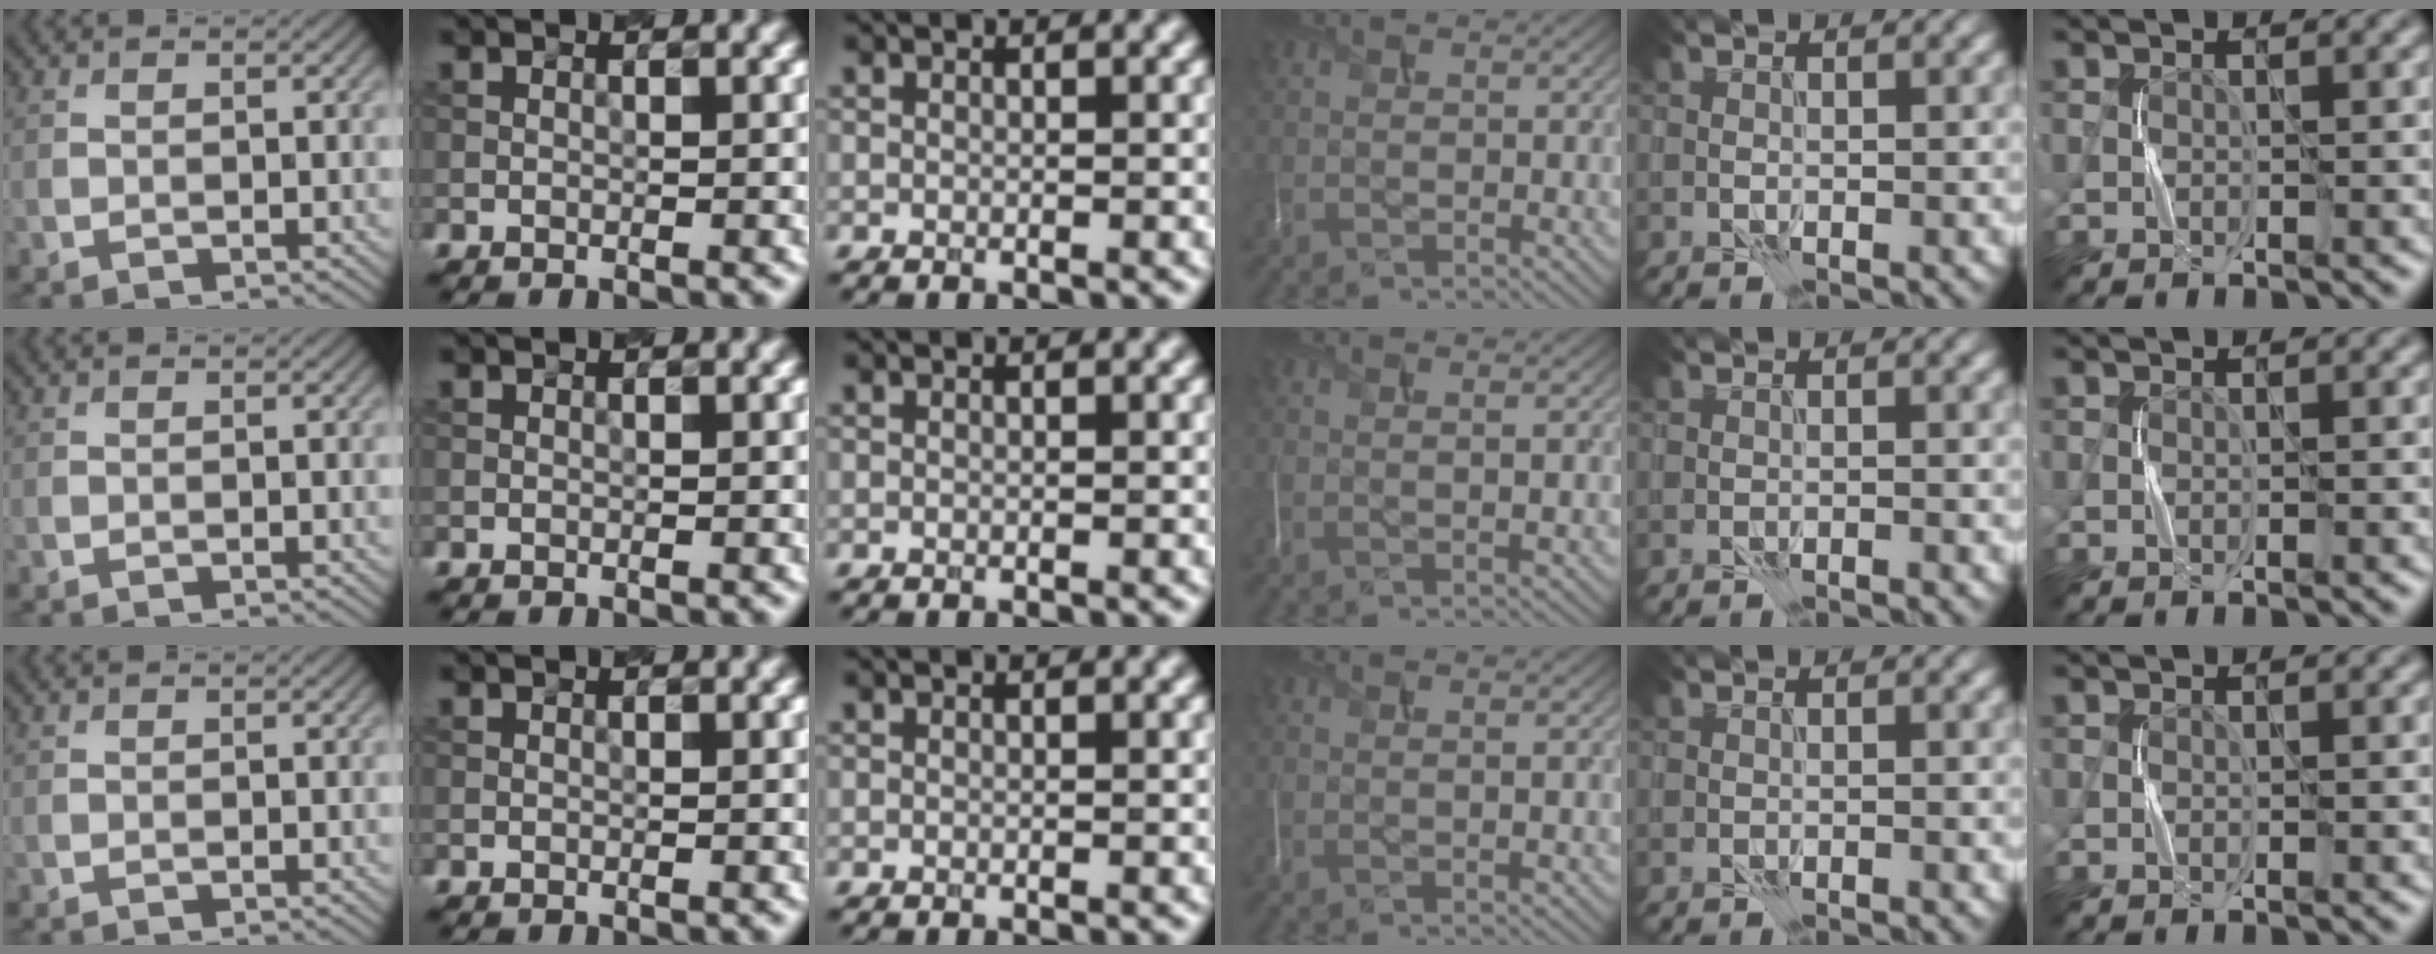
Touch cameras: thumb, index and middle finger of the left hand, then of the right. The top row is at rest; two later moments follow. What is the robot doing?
{"motion": "press", "object": "grip strengthener"}